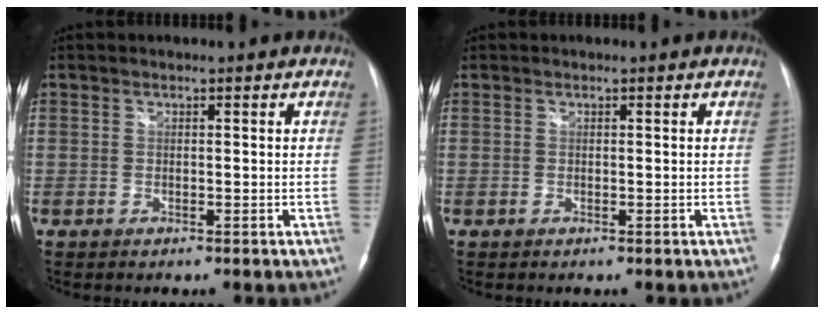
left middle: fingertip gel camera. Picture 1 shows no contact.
{"total": 0.0}